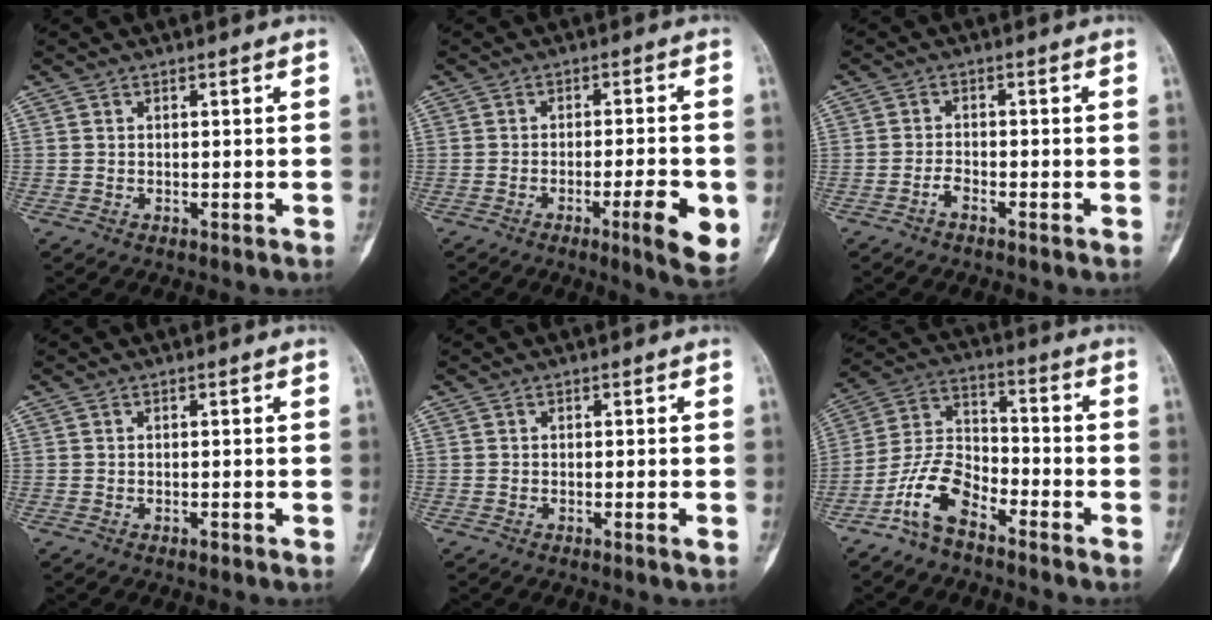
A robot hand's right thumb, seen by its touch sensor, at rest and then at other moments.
{"total": 9.0, "force": [-2.9, 1.5, 8.4], "torque": [-0.113, 0.000, -0.038]}
{"total": 1.8, "force": [-1.3, 0.6, 1.0], "torque": [-0.022, 0.010, -0.029]}
{"total": 0.7, "force": [-0.5, 0.2, 0.5], "torque": [-0.009, 0.004, -0.008]}
{"total": 1.1, "force": [-0.4, 0.0, 1.0], "torque": [-0.020, -0.003, -0.008]}
{"total": 10.3, "force": [-6.7, 4.8, 6.1], "torque": [-0.124, 0.056, -0.140]}